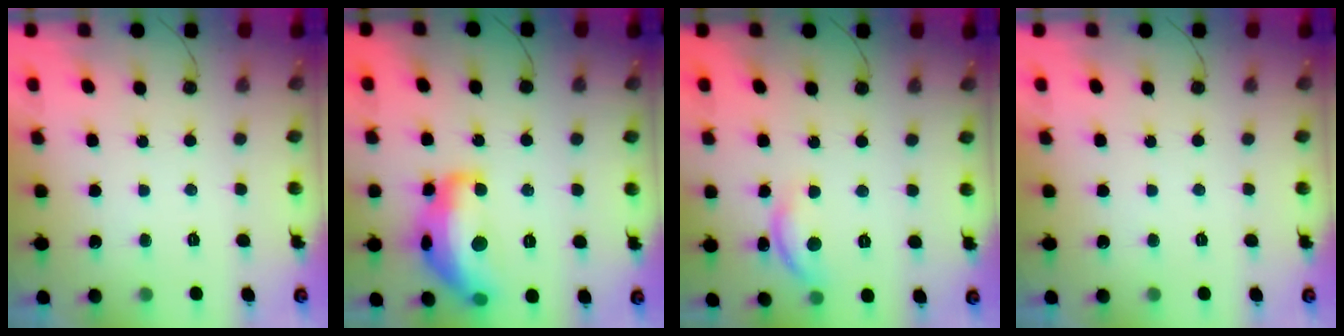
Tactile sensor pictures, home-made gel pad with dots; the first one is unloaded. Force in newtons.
{"total": 17.5, "press": 17.5, "slide": 1.0}
{"total": 9.3, "press": 9.3, "slide": 0.6}
{"total": 0.0}